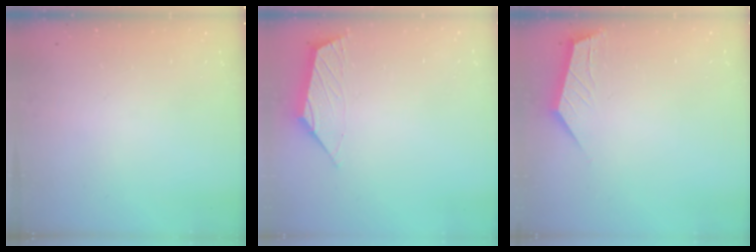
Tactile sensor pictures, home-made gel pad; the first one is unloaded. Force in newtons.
{"total": 2.7, "press": 2.7, "slide": 0.4}
{"total": 2.5, "press": 2.4, "slide": 0.3}